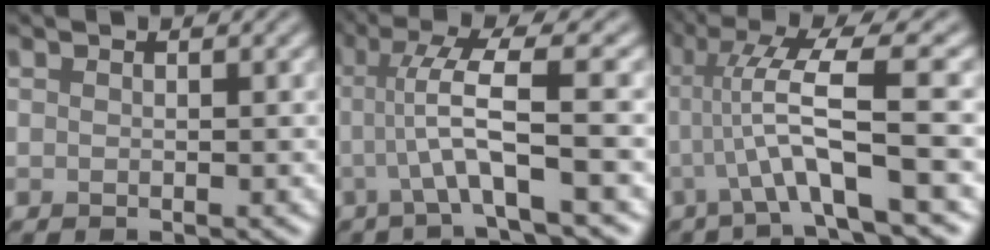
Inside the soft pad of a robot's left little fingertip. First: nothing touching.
{"total": 5.3, "force": [-0.3, 0.5, 5.2], "torque": [-0.098, 0.007, -0.007]}
{"total": 6.9, "force": [-0.4, 0.8, 6.8], "torque": [-0.121, 0.009, -0.010]}